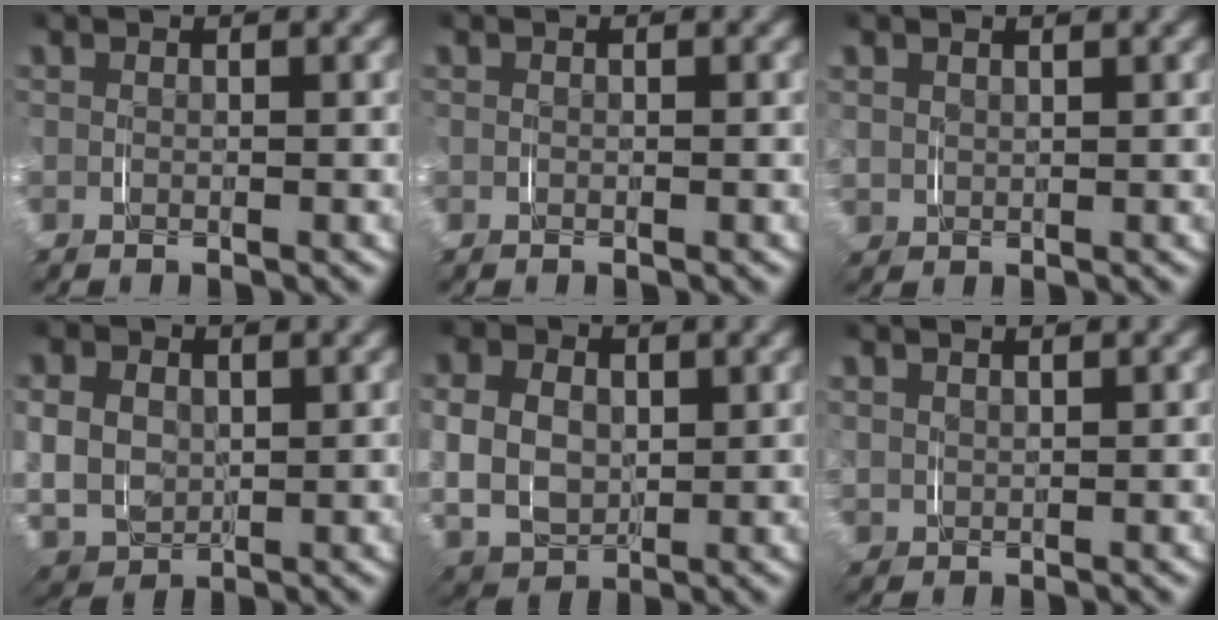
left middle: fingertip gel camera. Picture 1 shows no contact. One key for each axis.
{"total": 0.0}
{"total": 1.6, "fx": 0.9, "fy": 1.3, "fz": 0.5, "tx": -0.021, "ty": -0.004, "tz": 0.024}
{"total": 7.6, "fx": 0.8, "fy": 6.6, "fz": 3.6, "tx": -0.109, "ty": -0.025, "tz": 0.023}
{"total": 8.9, "fx": 0.8, "fy": 7.5, "fz": 4.7, "tx": -0.124, "ty": -0.023, "tz": 0.022}
{"total": 1.5, "fx": 1.2, "fy": 0.9, "fz": 0.4, "tx": -0.013, "ty": -0.001, "tz": 0.027}